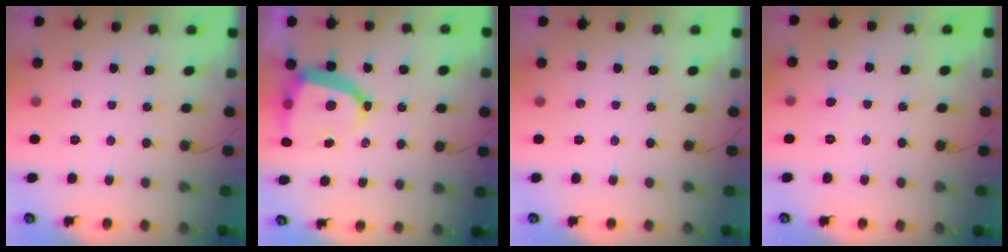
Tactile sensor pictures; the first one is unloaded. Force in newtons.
{"total": 13.4, "press": 13.3, "slide": 1.6}
{"total": 0.0}
{"total": 3.6, "press": 3.6, "slide": 0.4}